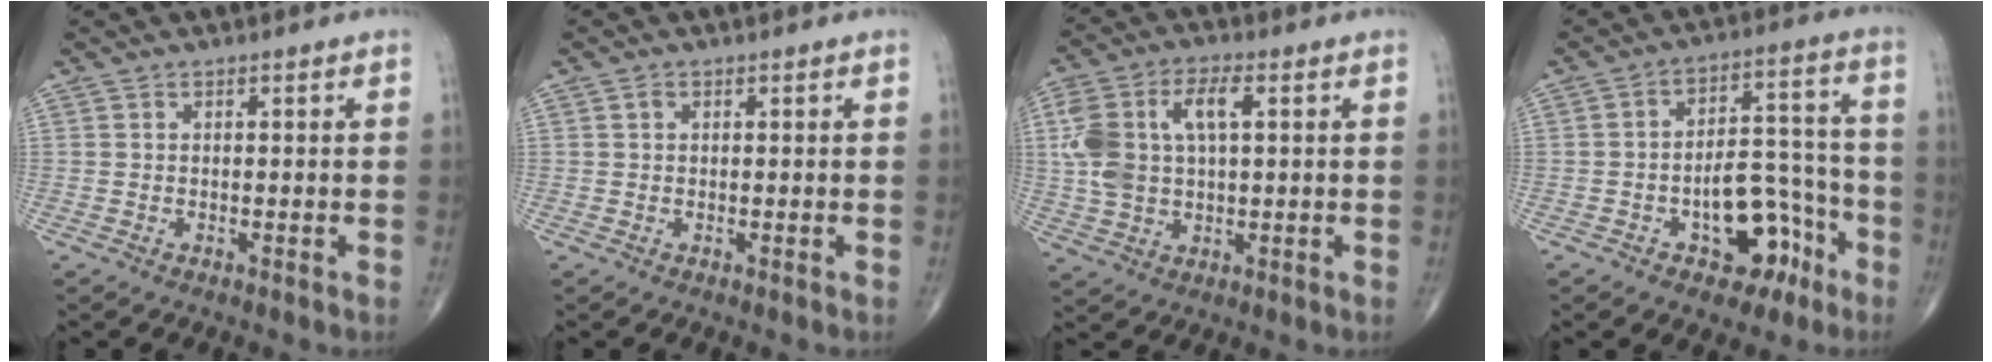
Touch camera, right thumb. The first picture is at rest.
{"total": 0.8, "force": [0.3, 0.7, 0.4], "torque": [-0.006, 0.002, 0.004]}
{"total": 12.4, "force": [2.4, 6.6, 10.2], "torque": [-0.218, 0.018, 0.050]}
{"total": 12.8, "force": [-5.8, 7.2, 8.8], "torque": [-0.087, 0.057, -0.079]}